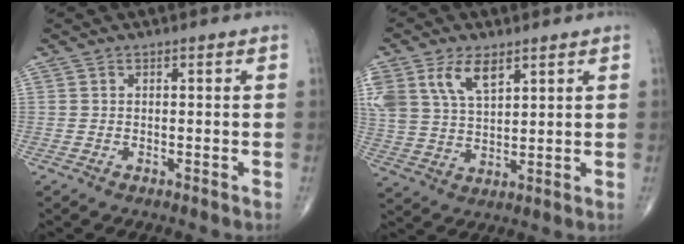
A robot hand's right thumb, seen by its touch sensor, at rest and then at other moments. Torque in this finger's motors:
{"motor_torque": [0.89, 2.25, 1.01, 0.58, 0.13]}